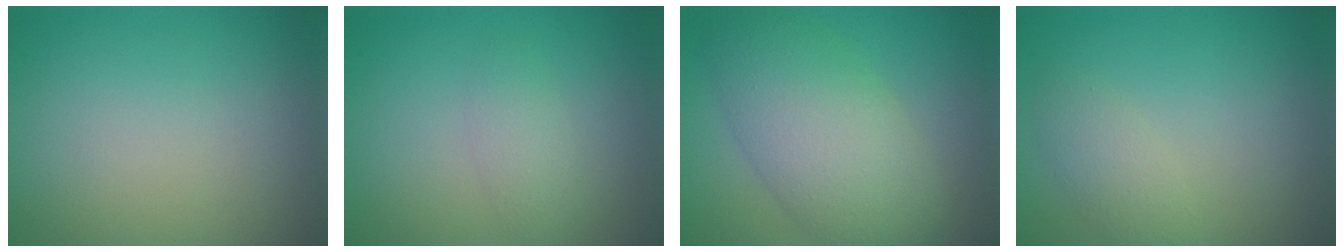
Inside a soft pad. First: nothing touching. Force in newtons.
{"total": 1.9, "press": 1.9, "slide": 0.1}
{"total": 8.2, "press": 8.2, "slide": 0.4}
{"total": 2.0, "press": 2.0, "slide": 0.2}